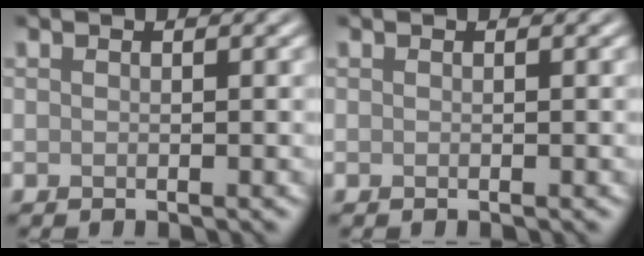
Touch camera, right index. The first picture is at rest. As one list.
[{"total": 0.0}]